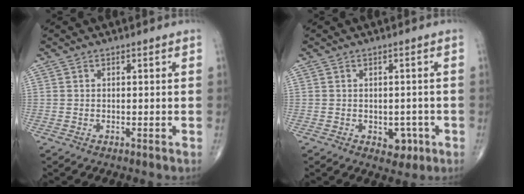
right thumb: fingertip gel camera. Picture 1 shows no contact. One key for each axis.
{"total": 3.7, "fx": -1.3, "fy": 2.7, "fz": 2.3, "tx": -0.003, "ty": 0.005, "tz": -0.012}